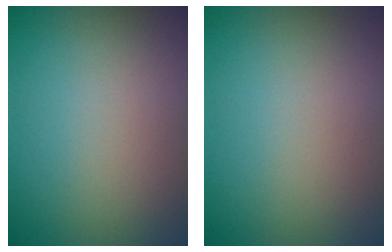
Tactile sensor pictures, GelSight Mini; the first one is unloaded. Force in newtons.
{"total": 0.0}